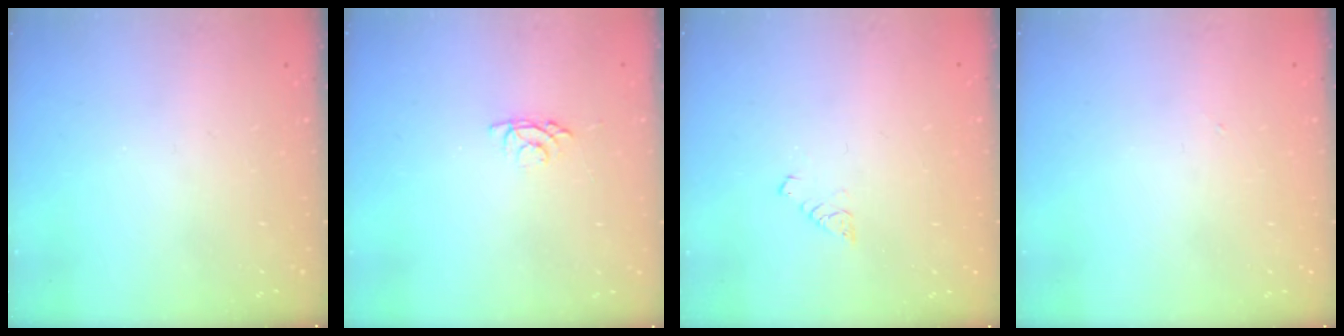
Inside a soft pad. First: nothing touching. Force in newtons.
{"total": 3.9, "press": 3.8, "slide": 0.5}
{"total": 4.3, "press": 4.3, "slide": 0.4}
{"total": 1.3, "press": 1.3, "slide": 0.2}